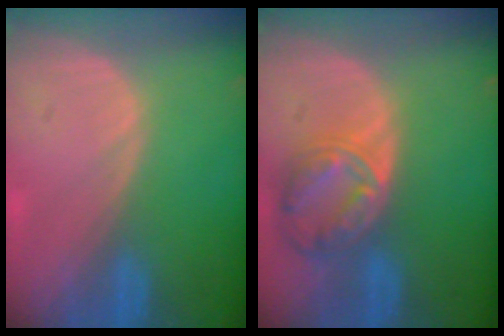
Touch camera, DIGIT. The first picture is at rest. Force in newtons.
{"total": 8.2, "press": 7.0, "slide": 4.2}